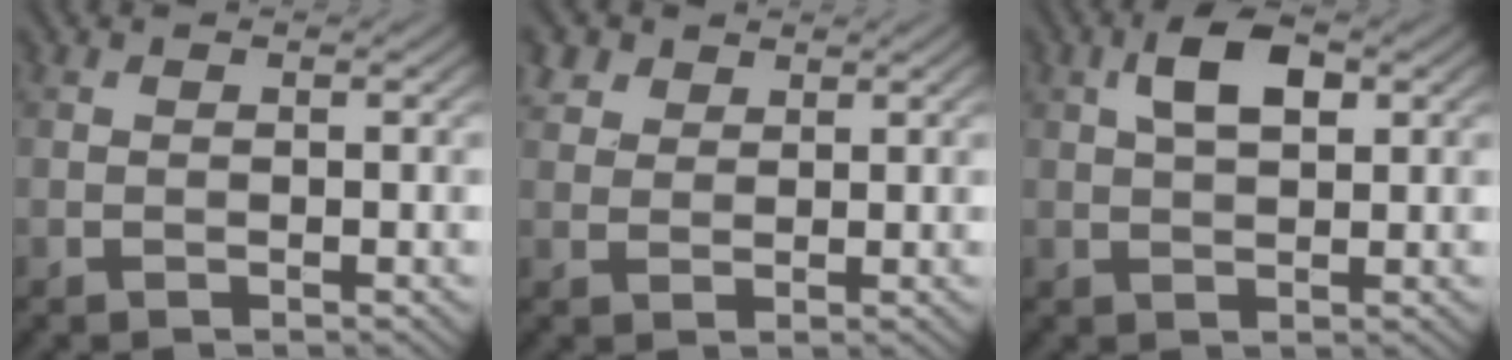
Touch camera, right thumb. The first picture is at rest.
{"total": 3.2, "force": [2.1, 2.2, 1.1], "torque": [-0.035, 0.003, 0.049]}
{"total": 5.0, "force": [1.8, 2.5, 4.0], "torque": [-0.082, 0.009, 0.028]}